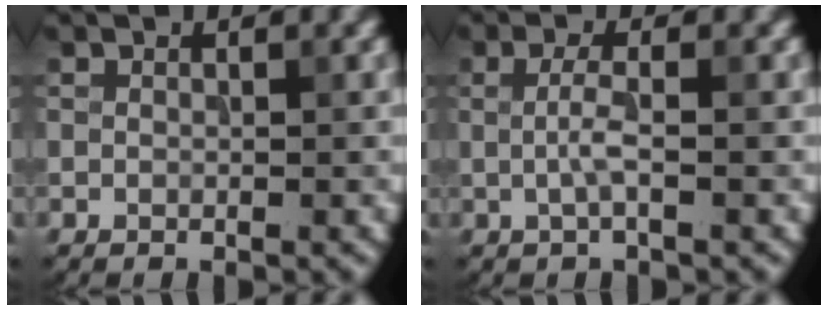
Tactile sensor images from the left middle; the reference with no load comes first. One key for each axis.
{"total": 1.9, "fx": -0.2, "fy": 0.3, "fz": 1.9, "tx": -0.044, "ty": 0.000, "tz": -0.006}